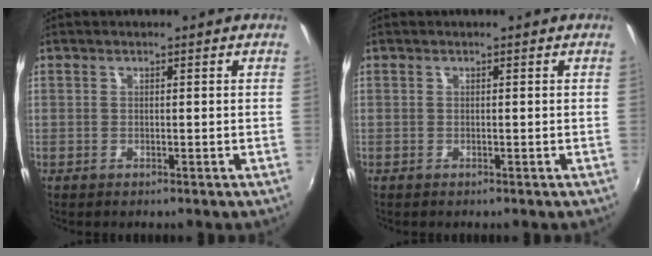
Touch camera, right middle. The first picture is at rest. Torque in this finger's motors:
{"motor_torque": [0.16, -0.07, 0.04, 0.01]}